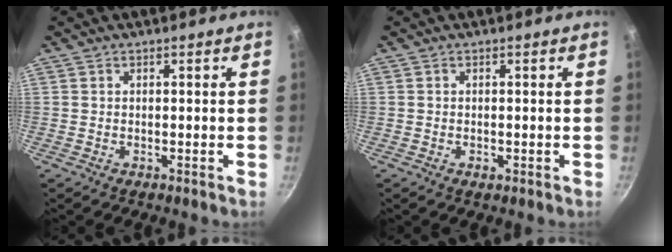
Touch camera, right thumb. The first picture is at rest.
{"total": 1.0, "force": [-0.4, 0.7, 0.7], "torque": [-0.010, 0.001, -0.006]}